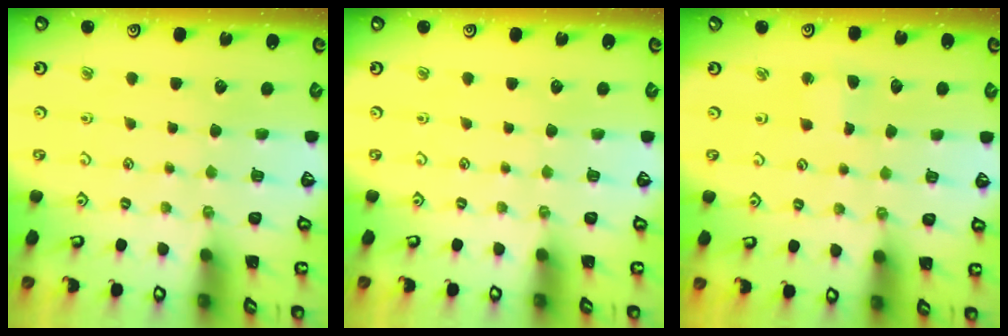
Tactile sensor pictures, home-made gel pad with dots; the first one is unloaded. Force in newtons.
{"total": 0.0}
{"total": 2.2, "press": 2.2, "slide": 0.3}